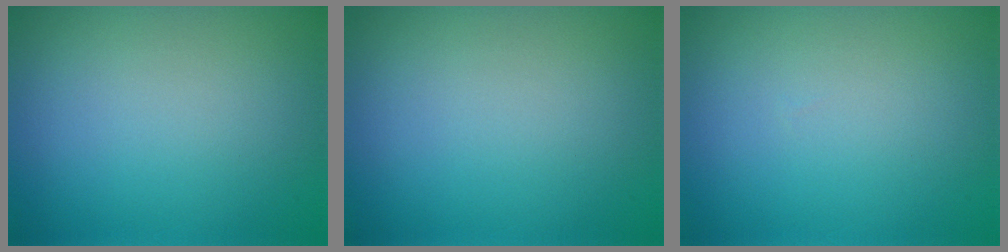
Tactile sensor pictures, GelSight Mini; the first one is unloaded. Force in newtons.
{"total": 0.0}
{"total": 0.0}